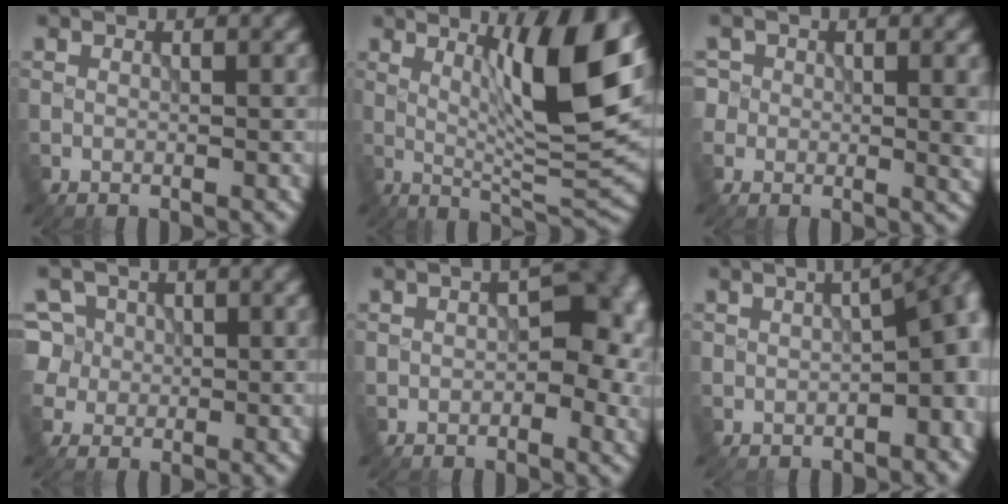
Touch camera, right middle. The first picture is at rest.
{"total": 9.9, "force": [3.2, 1.6, 9.3], "torque": [-0.136, -0.008, 0.057]}
{"total": 3.6, "force": [0.2, 2.8, 2.3], "torque": [-0.027, -0.006, 0.002]}
{"total": 5.5, "force": [1.2, 5.2, 1.4], "torque": [-0.035, 0.032, 0.010]}
{"total": 7.3, "force": [0.3, 4.5, 5.7], "torque": [-0.039, 0.003, -0.001]}
{"total": 9.1, "force": [-0.3, 4.7, 7.8], "torque": [-0.069, -0.004, -0.008]}